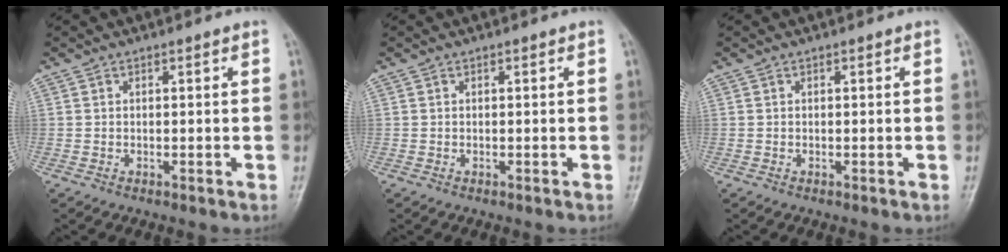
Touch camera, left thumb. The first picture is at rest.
{"total": 0.0}
{"total": 0.0}